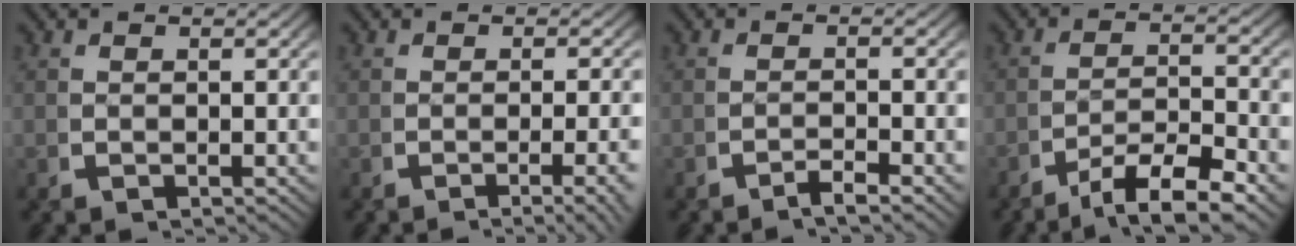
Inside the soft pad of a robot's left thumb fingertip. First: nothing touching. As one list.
[{"total": 3.5, "force": [-1.7, 0.5, 3.0], "torque": [-0.045, -0.001, -0.027]}, {"total": 1.6, "force": [-1.2, -0.1, 0.9], "torque": [-0.016, 0.000, -0.028]}, {"total": 5.9, "force": [-3.0, 2.7, 4.4], "torque": [-0.070, -0.017, -0.042]}]